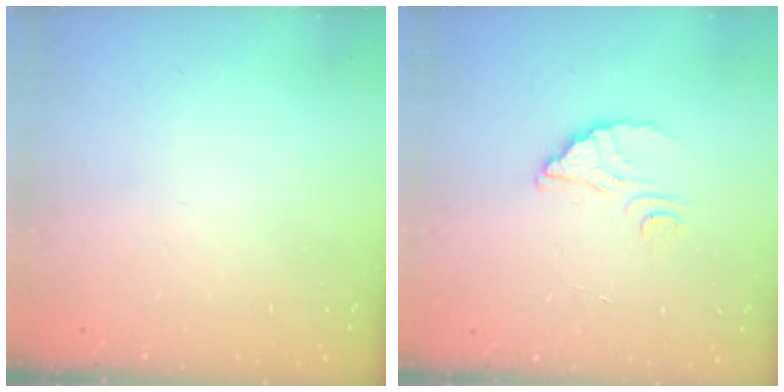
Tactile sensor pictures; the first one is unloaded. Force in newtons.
{"total": 2.8, "press": 2.8, "slide": 0.0}